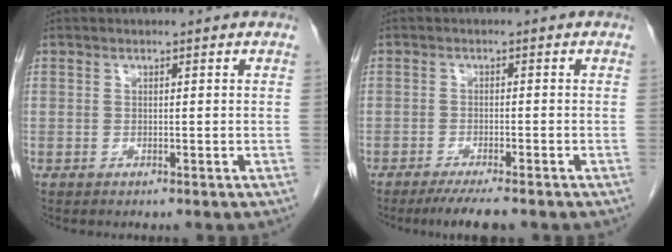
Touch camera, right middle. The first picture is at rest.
{"total": 5.0, "force": [-3.9, 0.3, 3.1], "torque": [-0.049, -0.012, -0.061]}